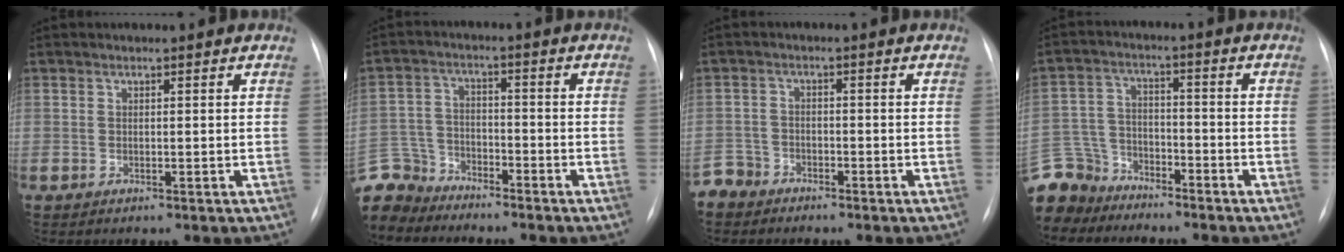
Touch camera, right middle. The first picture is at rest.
{"total": 9.5, "force": [-8.8, 3.6, 0.1], "torque": [-0.016, 0.012, -0.173]}
{"total": 3.5, "force": [-3.0, 1.7, -0.6], "torque": [0.014, 0.002, -0.060]}
{"total": 10.6, "force": [-9.5, 4.7, 0.5], "torque": [-0.028, 0.014, -0.180]}